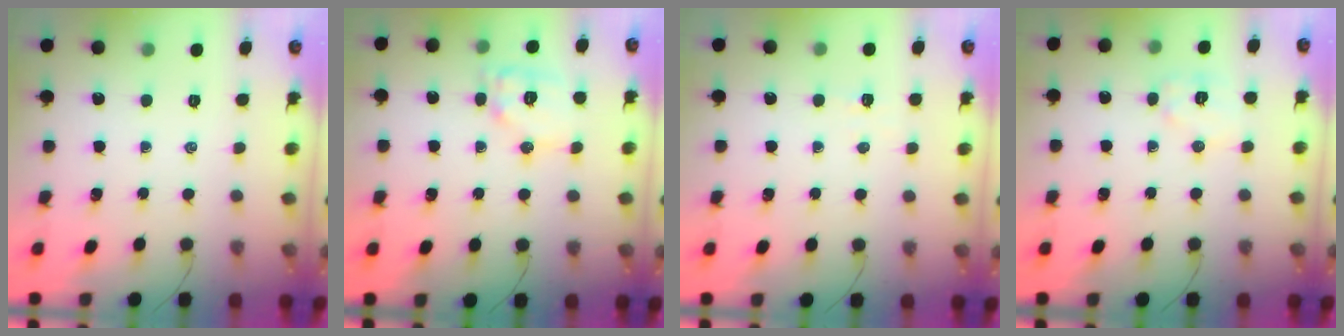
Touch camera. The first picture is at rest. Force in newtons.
{"total": 10.7, "press": 10.7, "slide": 0.8}
{"total": 2.6, "press": 2.5, "slide": 0.8}
{"total": 7.2, "press": 7.2, "slide": 0.8}